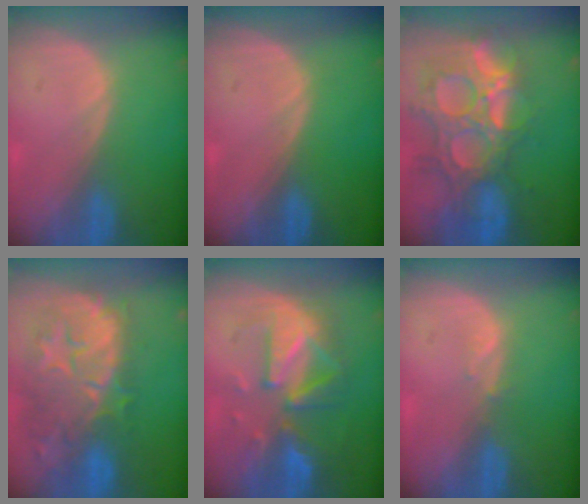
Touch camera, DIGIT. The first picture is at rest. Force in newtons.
{"total": 0.0}
{"total": 14.3, "press": 11.9, "slide": 7.8}
{"total": 12.4, "press": 11.2, "slide": 5.3}
{"total": 9.4, "press": 9.0, "slide": 2.5}
{"total": 1.1, "press": 1.0, "slide": 0.4}